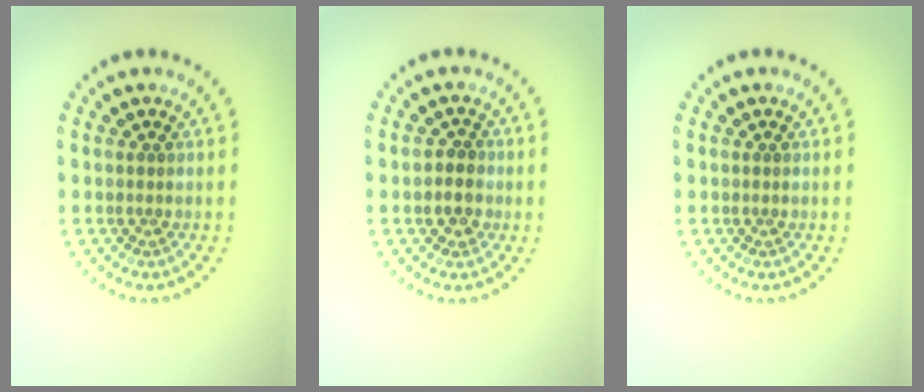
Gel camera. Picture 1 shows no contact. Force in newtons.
{"total": 2.2, "press": 2.1, "slide": 0.6}
{"total": 0.0}